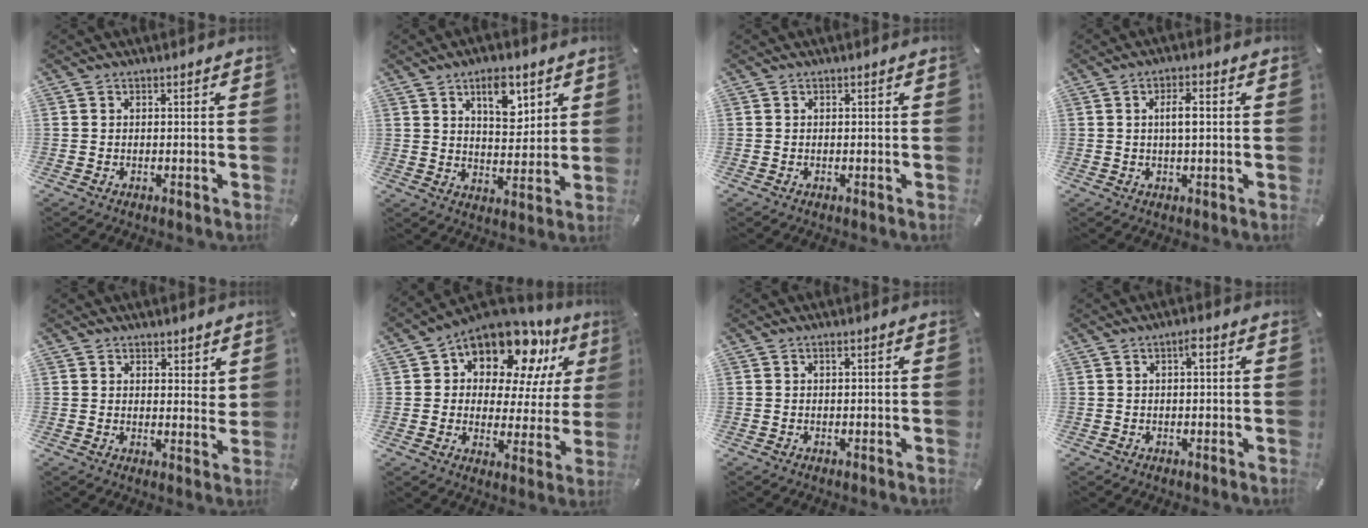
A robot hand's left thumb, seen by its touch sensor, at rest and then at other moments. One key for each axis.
{"total": 9.4, "fx": 5.3, "fy": 5.0, "fz": 6.0, "tx": -0.078, "ty": -0.022, "tz": 0.086}
{"total": 0.0}
{"total": 4.6, "fx": 0.6, "fy": 1.5, "fz": 4.3, "tx": -0.076, "ty": 0.002, "tz": 0.006}
{"total": 3.6, "fx": 2.8, "fy": 2.0, "fz": 0.7, "tx": 0.004, "ty": -0.016, "tz": 0.049}
{"total": 15.2, "fx": 10.5, "fy": 8.0, "fz": 7.6, "tx": -0.125, "ty": -0.079, "tz": 0.184}
{"total": 0.5, "fx": 0.2, "fy": 0.1, "fz": 0.5, "tx": -0.009, "ty": 0.000, "tz": 0.004}
{"total": 2.1, "fx": 0.7, "fy": 0.6, "fz": 1.9, "tx": -0.030, "ty": 0.002, "tz": 0.008}